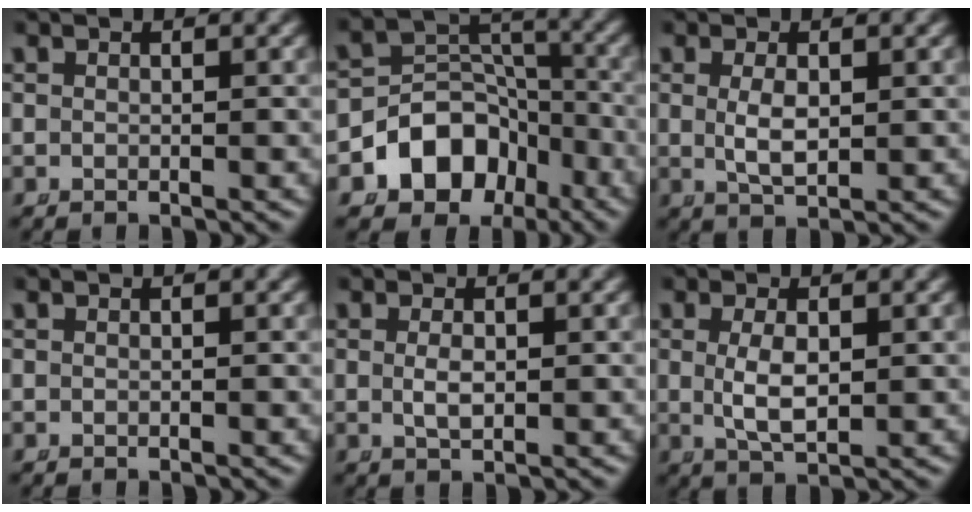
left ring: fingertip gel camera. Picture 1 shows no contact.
{"total": 10.3, "force": [-4.3, 8.5, 4.0], "torque": [-0.071, -0.026, -0.067]}
{"total": 2.6, "force": [0.1, 1.0, 2.4], "torque": [-0.050, -0.012, 0.014]}
{"total": 0.0}
{"total": 1.6, "force": [0.0, 0.6, 1.4], "torque": [-0.031, -0.011, 0.009]}
{"total": 3.2, "force": [0.0, 1.2, 2.9], "torque": [-0.063, -0.013, 0.013]}